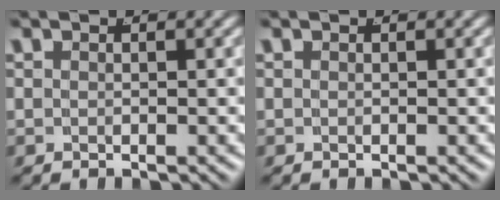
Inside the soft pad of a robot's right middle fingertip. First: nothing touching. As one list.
[{"total": 0.0}]